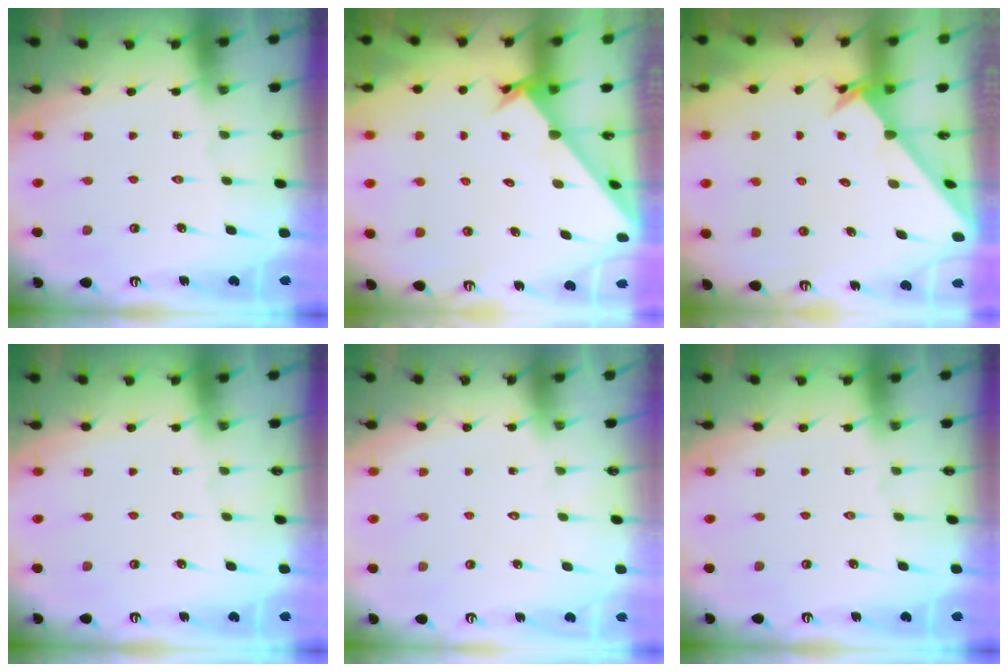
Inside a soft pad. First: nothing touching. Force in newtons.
{"total": 1.7, "press": 1.7, "slide": 0.1}
{"total": 2.5, "press": 2.5, "slide": 0.2}
{"total": 0.0}
{"total": 1.7, "press": 1.7, "slide": 0.1}
{"total": 0.0}